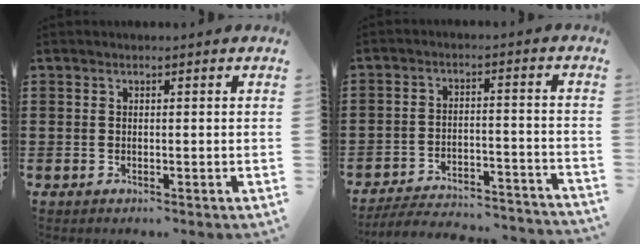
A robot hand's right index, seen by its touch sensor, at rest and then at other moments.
{"total": 5.0, "force": [-4.9, 0.4, 1.3], "torque": [-0.031, -0.002, -0.099]}